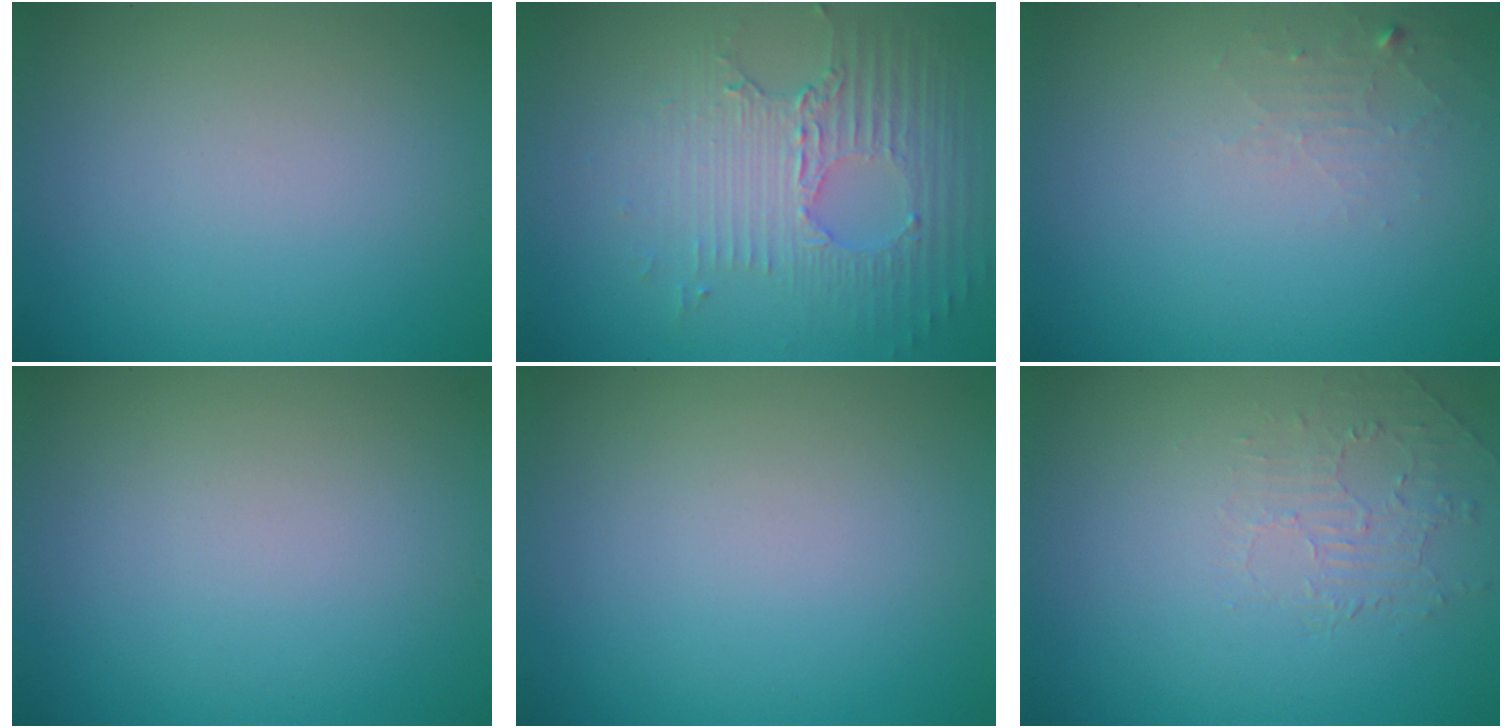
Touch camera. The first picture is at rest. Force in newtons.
{"total": 5.2, "press": 3.4, "slide": 3.9}
{"total": 1.3, "press": 1.3, "slide": 0.2}
{"total": 0.0}
{"total": 0.0}
{"total": 1.9, "press": 0.3, "slide": 1.9}